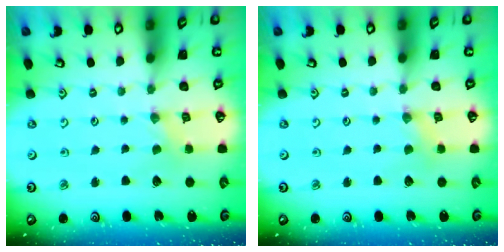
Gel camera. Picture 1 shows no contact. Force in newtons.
{"total": 2.2, "press": 2.2, "slide": 0.5}